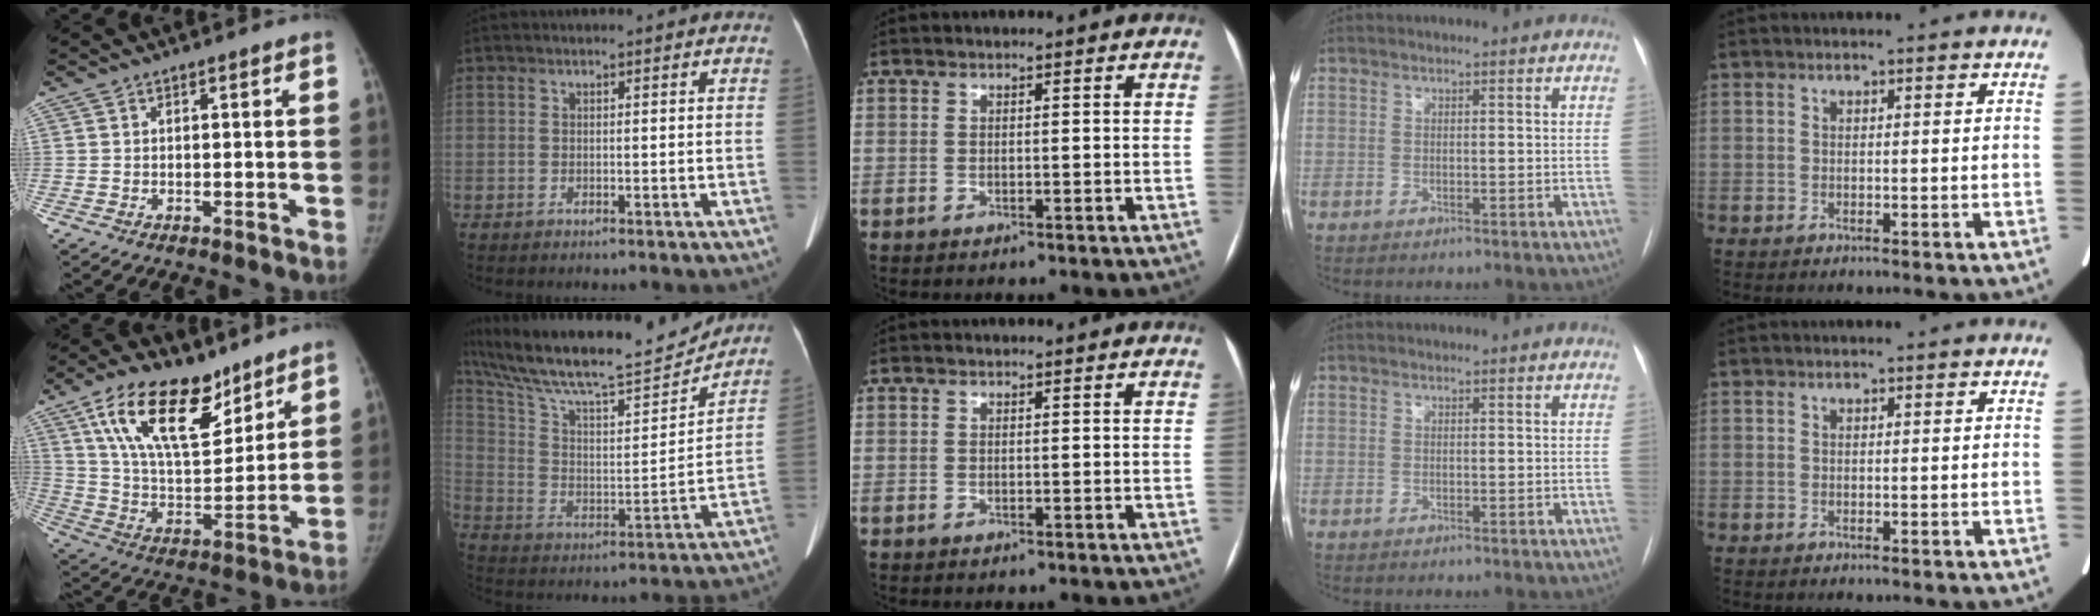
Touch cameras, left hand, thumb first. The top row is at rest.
{"thumb": {"total": 20.7, "force": [12.5, 9.8, 13.3], "torque": [-0.196, -0.054, 0.229]}, "index": {"total": 22.5, "force": [19.8, 3.2, 10.2], "torque": [-0.196, 0.007, 0.322]}}